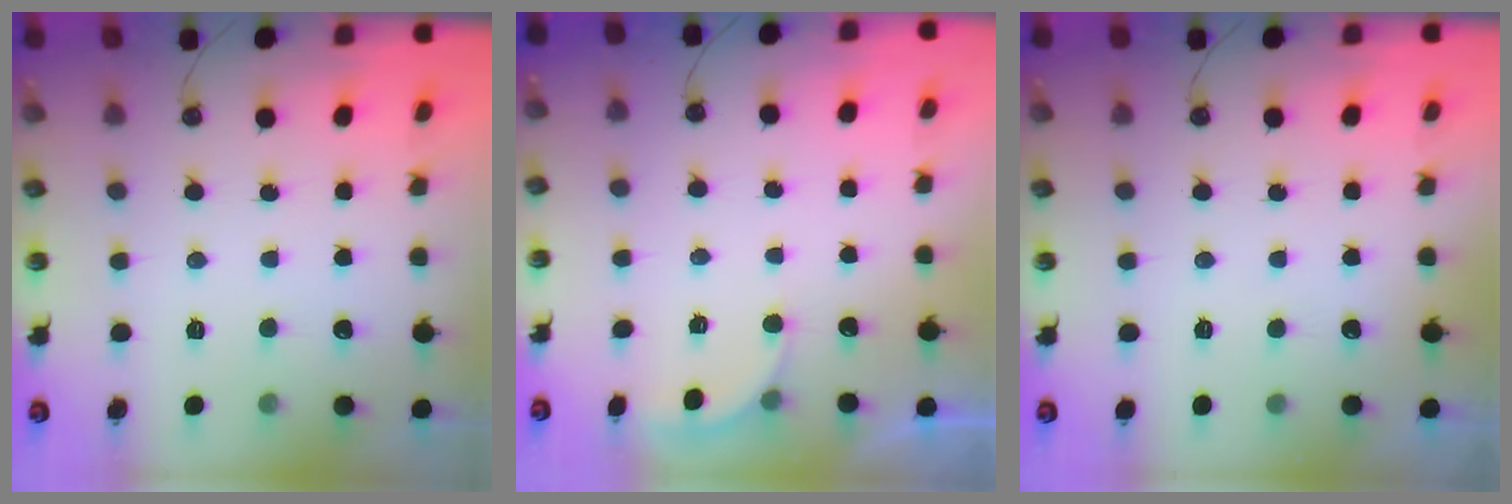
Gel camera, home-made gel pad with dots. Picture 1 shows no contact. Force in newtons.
{"total": 2.1, "press": 2.0, "slide": 0.6}
{"total": 1.1, "press": 0.6, "slide": 0.9}